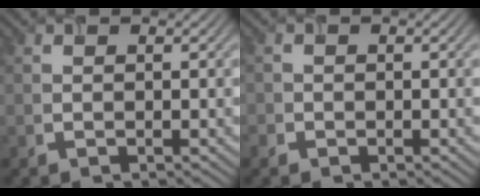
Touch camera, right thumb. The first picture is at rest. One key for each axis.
{"total": 1.2, "fx": -0.5, "fy": 1.1, "fz": 0.0, "tx": 0.005, "ty": -0.003, "tz": -0.014}